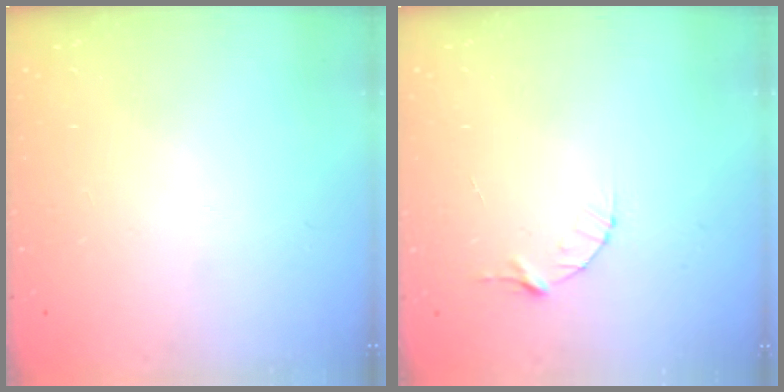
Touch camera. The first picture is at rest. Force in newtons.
{"total": 4.1, "press": 4.1, "slide": 0.4}